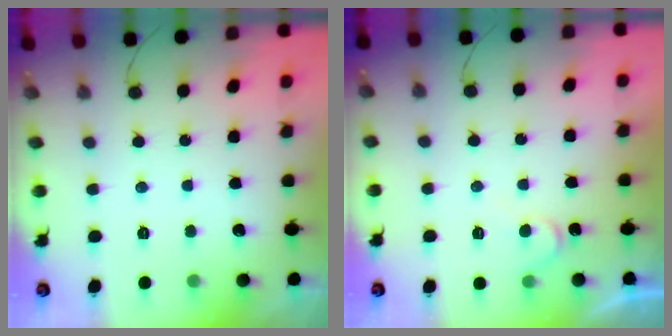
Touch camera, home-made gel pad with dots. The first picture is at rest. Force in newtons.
{"total": 4.6, "press": 4.6, "slide": 0.4}